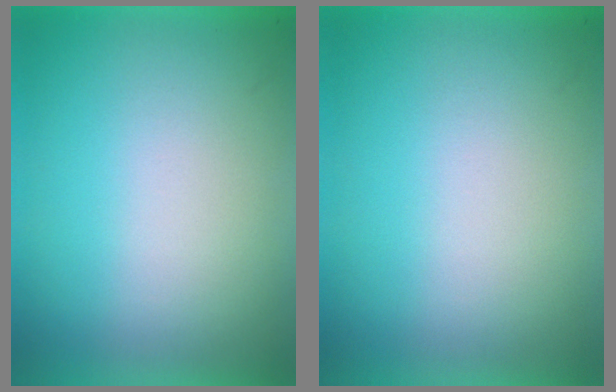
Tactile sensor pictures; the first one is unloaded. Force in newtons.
{"total": 0.0}